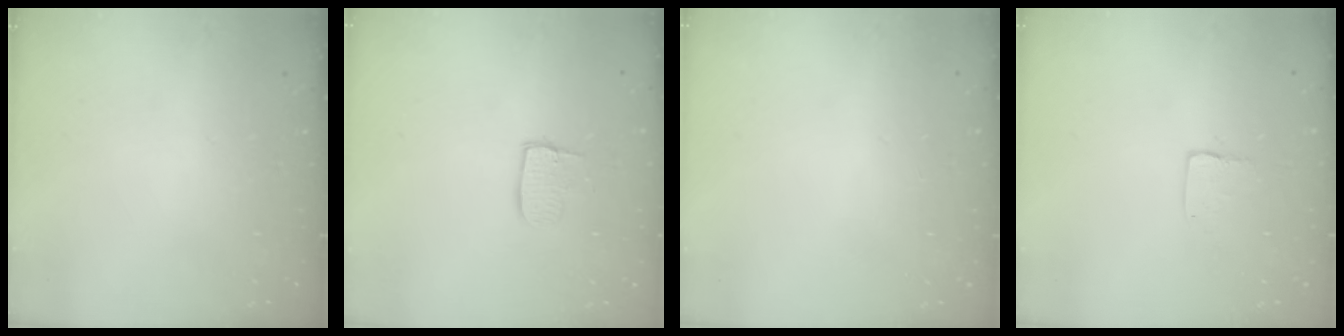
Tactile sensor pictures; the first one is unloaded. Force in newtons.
{"total": 7.0, "press": 7.0, "slide": 0.3}
{"total": 0.0}
{"total": 3.2, "press": 3.2, "slide": 0.2}